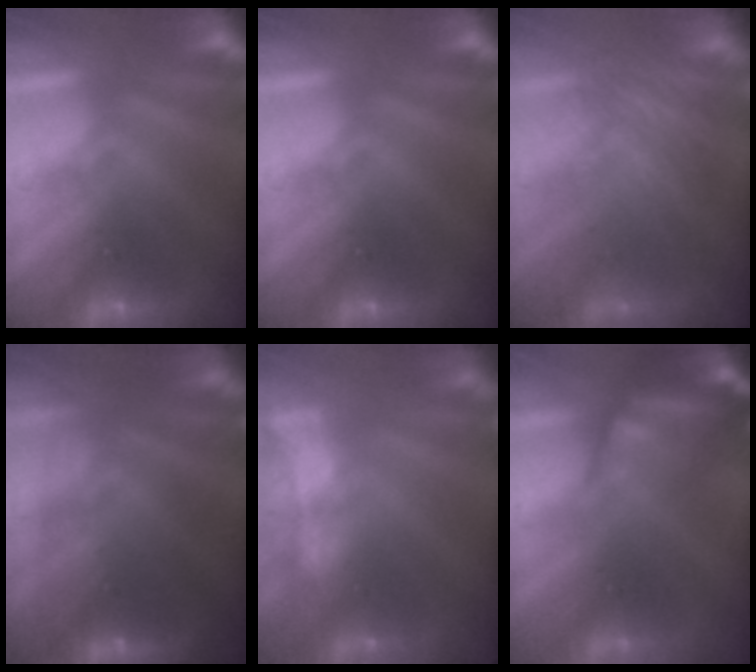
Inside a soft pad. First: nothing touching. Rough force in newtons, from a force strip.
{"total": 0.0}
{"total": 2.9}
{"total": 7.1}
{"total": 7.0}
{"total": 7.8}